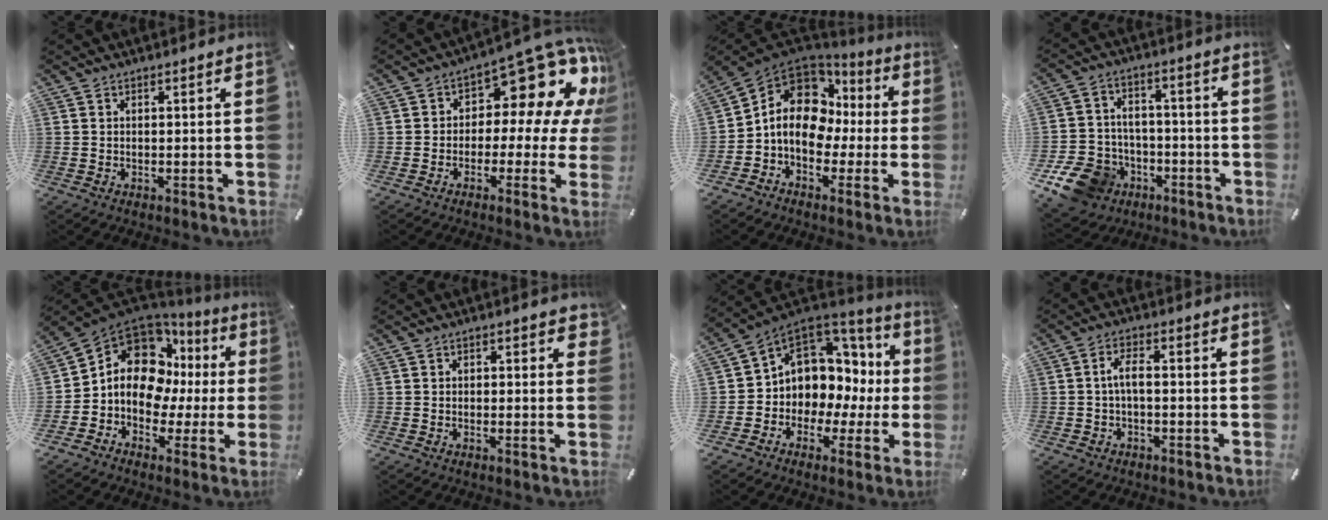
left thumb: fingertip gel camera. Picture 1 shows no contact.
{"total": 14.4, "force": [7.6, 7.4, 9.8], "torque": [-0.132, -0.066, 0.121]}
{"total": 13.0, "force": [0.4, 10.5, 7.7], "torque": [-0.159, 0.002, 0.009]}
{"total": 12.6, "force": [-6.6, 9.8, 4.4], "torque": [-0.084, 0.049, -0.110]}
{"total": 13.7, "force": [2.1, 10.9, 8.1], "torque": [-0.166, -0.019, 0.038]}
{"total": 1.2, "force": [0.2, 1.0, 0.7], "torque": [0.002, -0.001, -0.001]}
{"total": 8.3, "force": [2.7, 7.5, 2.4], "torque": [-0.045, -0.051, 0.054]}
{"total": 4.2, "force": [-0.6, 1.9, 3.7], "torque": [-0.081, 0.007, -0.018]}